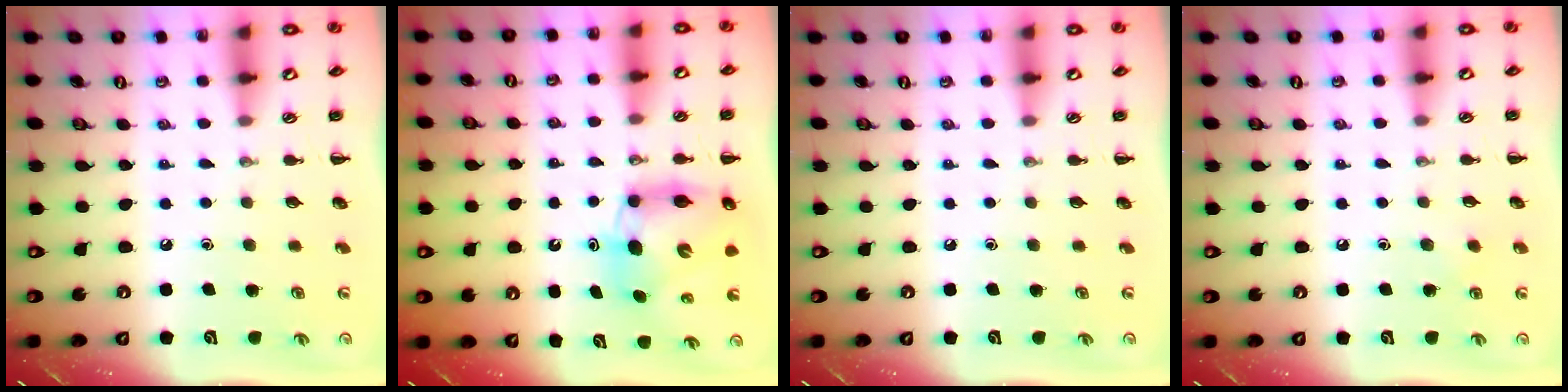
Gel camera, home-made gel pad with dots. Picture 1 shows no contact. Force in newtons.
{"total": 7.0, "press": 6.7, "slide": 1.9}
{"total": 0.0}
{"total": 3.7, "press": 3.5, "slide": 1.0}